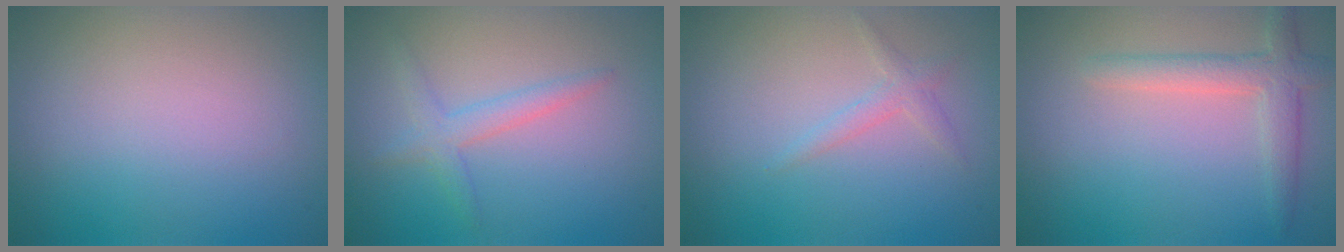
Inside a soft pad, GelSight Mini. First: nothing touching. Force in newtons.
{"total": 2.1, "press": 2.1, "slide": 0.1}
{"total": 1.3, "press": 1.3, "slide": 0.0}
{"total": 3.0, "press": 3.0, "slide": 0.2}